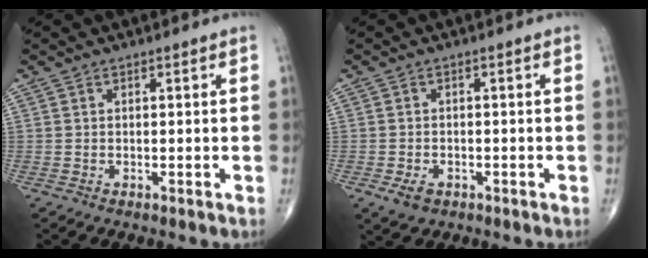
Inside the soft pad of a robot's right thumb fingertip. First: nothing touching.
{"total": 3.2, "force": [-1.5, 2.2, 1.8], "torque": [-0.031, 0.000, -0.019]}